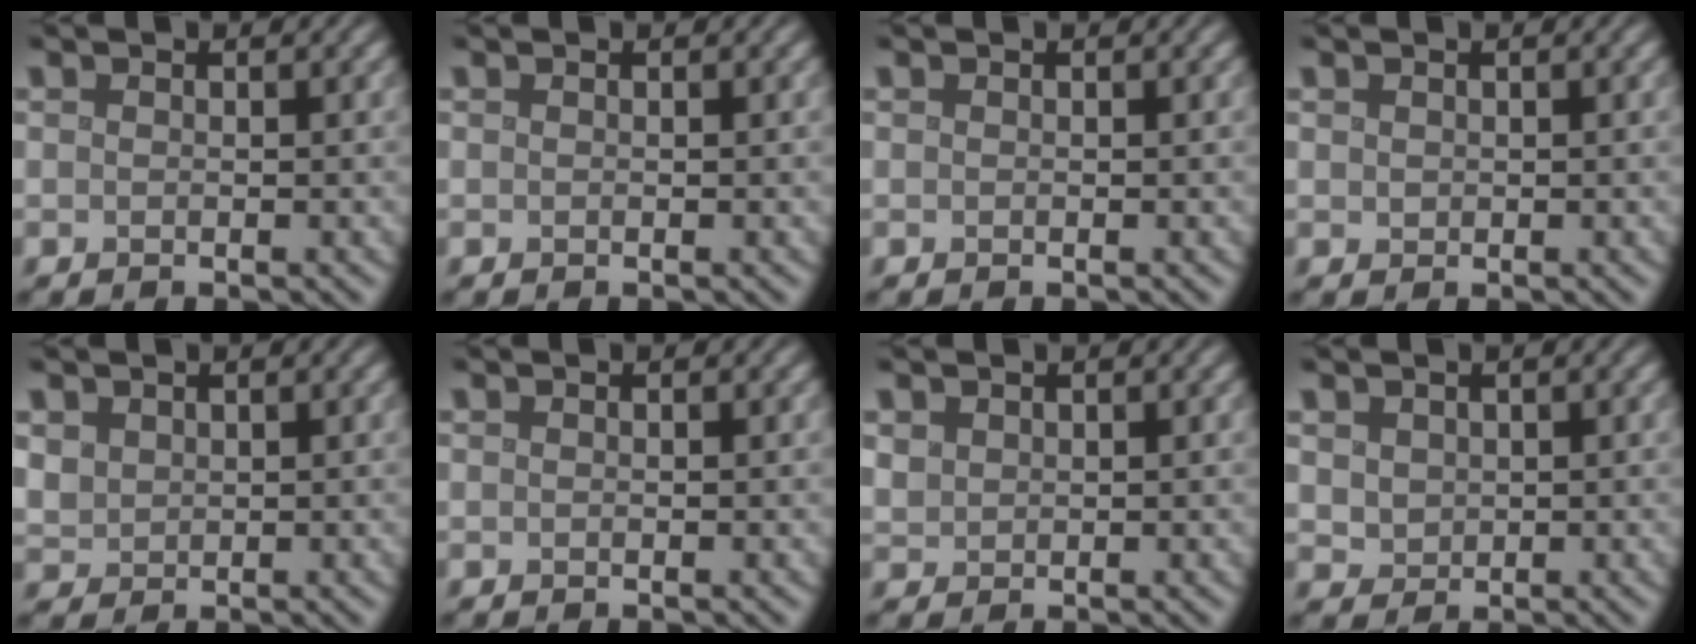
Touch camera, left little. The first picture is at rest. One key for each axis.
{"total": 0.0}
{"total": 0.0}
{"total": 0.5, "fx": 0.1, "fy": 0.5, "fz": 0.2, "tx": -0.004, "ty": 0.001, "tz": 0.002}
{"total": 1.6, "fx": 0.5, "fy": 1.4, "fz": 0.4, "tx": -0.016, "ty": -0.005, "tz": 0.017}
{"total": 0.0}
{"total": 1.0, "fx": 0.4, "fy": 0.9, "fz": 0.2, "tx": -0.008, "ty": -0.002, "tz": 0.012}
{"total": 2.0, "fx": 0.5, "fy": 1.7, "fz": 0.8, "tx": -0.021, "ty": 0.007, "tz": 0.011}